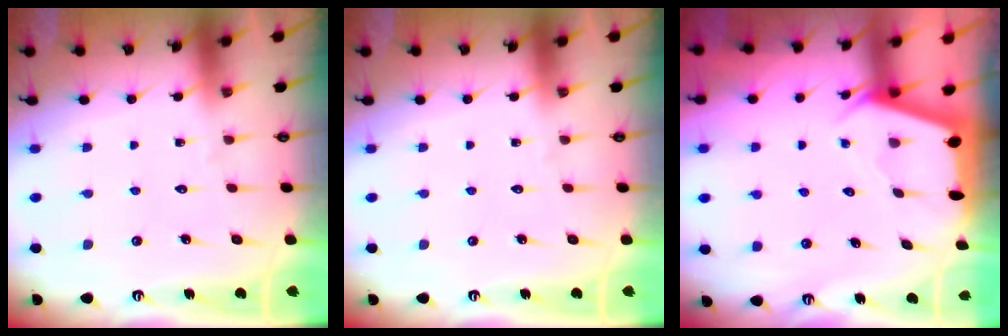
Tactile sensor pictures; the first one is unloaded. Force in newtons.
{"total": 0.0}
{"total": 2.5, "press": 2.5, "slide": 0.3}